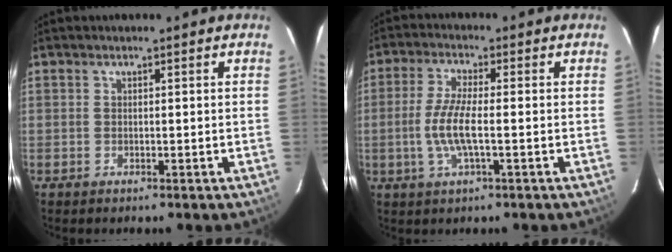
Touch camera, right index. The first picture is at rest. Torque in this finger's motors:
{"motor_torque": [1.43, -0.28, 0.82, 0.18]}